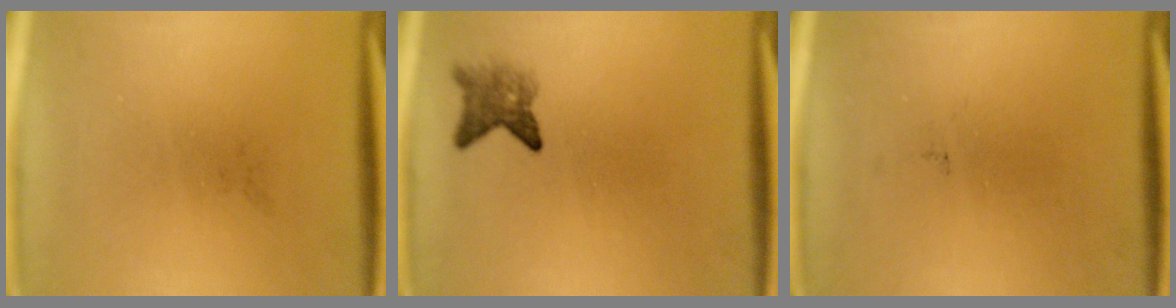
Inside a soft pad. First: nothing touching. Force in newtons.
{"total": 2.8}
{"total": 0.0}